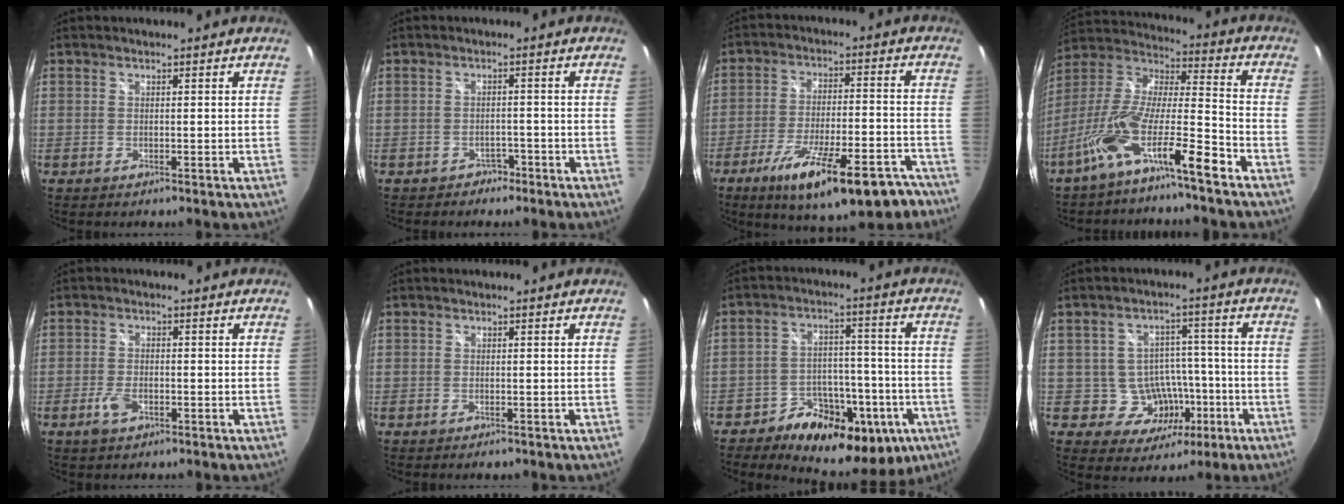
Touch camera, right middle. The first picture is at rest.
{"total": 2.6, "force": [-2.0, 1.7, 0.3], "torque": [-0.007, 0.005, -0.026]}
{"total": 20.5, "force": [-13.7, 5.8, 14.0], "torque": [-0.228, -0.031, -0.197]}
{"total": 14.4, "force": [-9.4, 1.5, 10.8], "torque": [-0.202, -0.008, -0.177]}
{"total": 3.7, "force": [-1.9, 2.0, 2.5], "torque": [-0.061, -0.003, -0.035]}
{"total": 0.9, "force": [-0.6, 0.5, 0.3], "torque": [-0.006, -0.001, -0.009]}
{"total": 19.6, "force": [-10.4, 12.1, 11.4], "torque": [-0.182, 0.010, -0.140]}
{"total": 9.0, "force": [-3.2, 7.8, 3.3], "torque": [-0.067, 0.031, -0.023]}